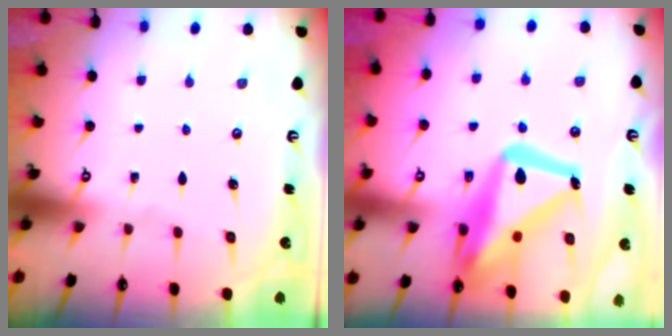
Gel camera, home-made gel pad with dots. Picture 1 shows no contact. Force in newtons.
{"total": 21.7, "press": 21.6, "slide": 2.0}